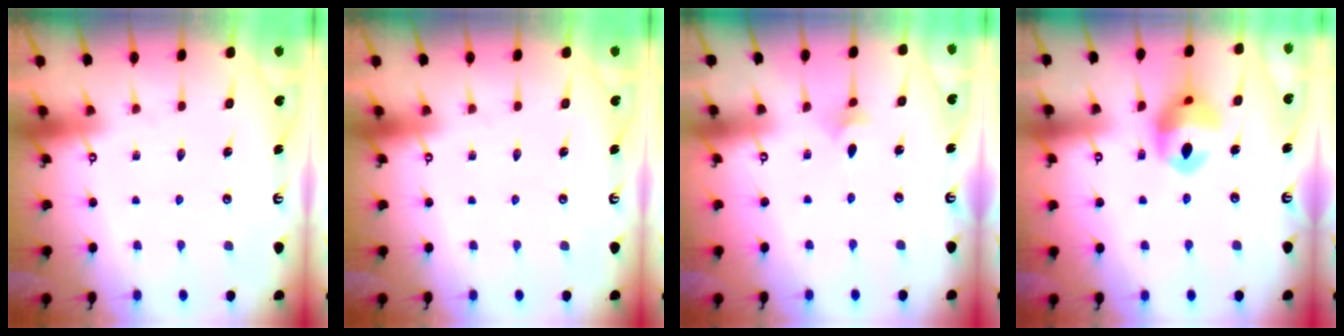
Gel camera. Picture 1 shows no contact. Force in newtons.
{"total": 0.0}
{"total": 2.9, "press": 2.8, "slide": 0.7}
{"total": 12.1, "press": 12.1, "slide": 1.2}